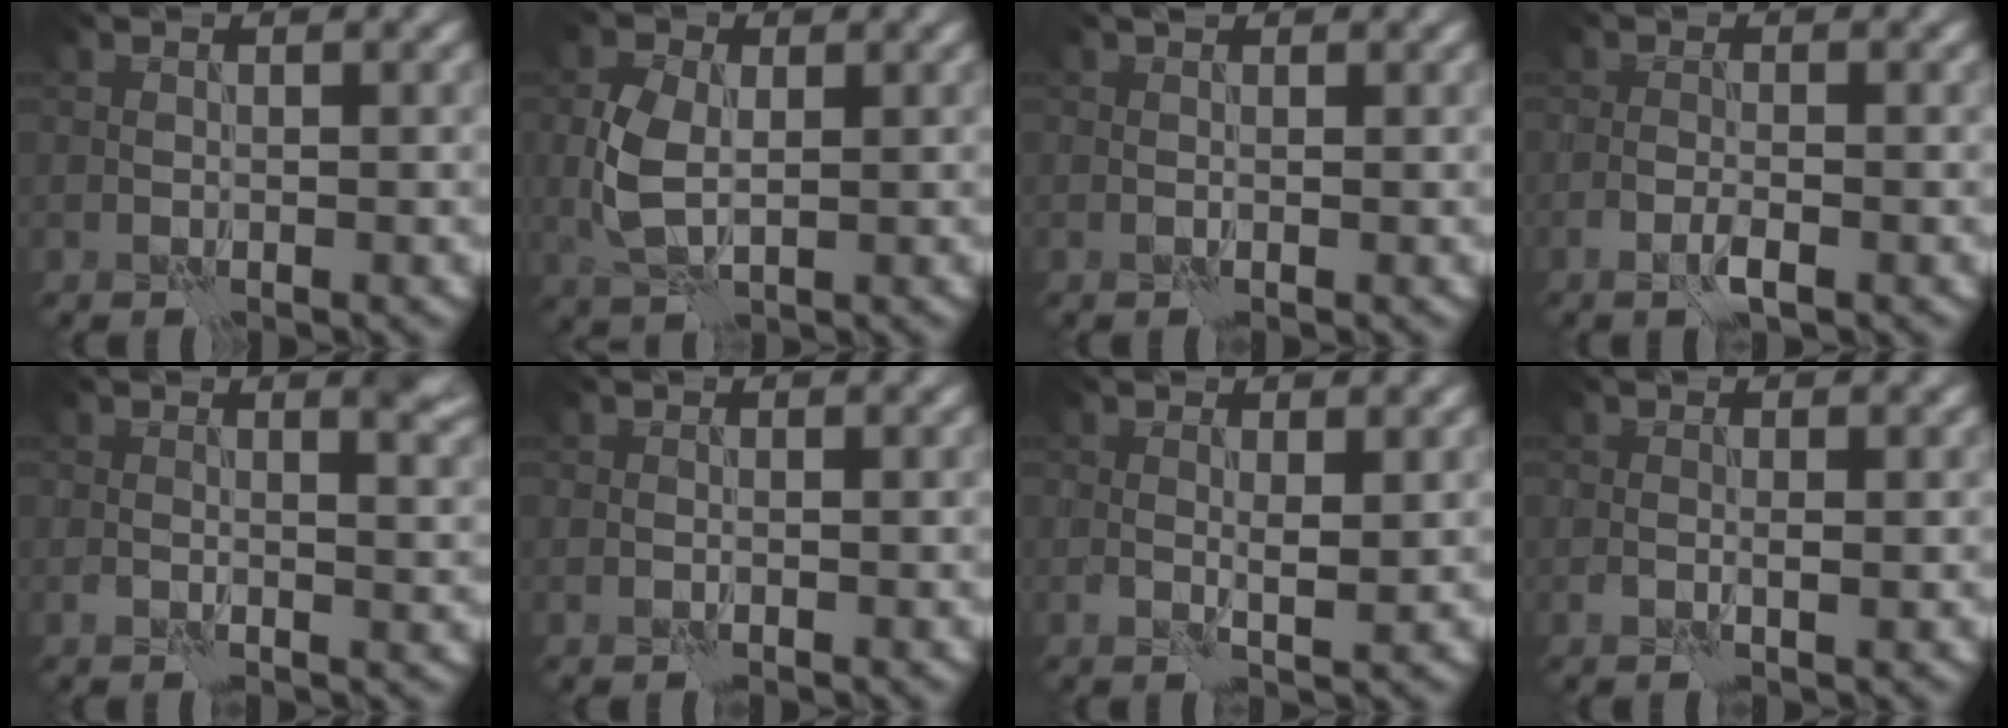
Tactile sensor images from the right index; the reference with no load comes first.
{"total": 3.9, "force": [0.1, 2.5, 3.0], "torque": [-0.073, 0.002, 0.002]}
{"total": 0.7, "force": [0.5, 0.3, 0.3], "torque": [-0.005, -0.001, 0.004]}
{"total": 1.8, "force": [-0.9, 0.3, 1.5], "torque": [-0.030, 0.001, -0.021]}
{"total": 2.8, "force": [1.2, 1.0, 2.4], "torque": [-0.032, -0.004, 0.014]}
{"total": 0.0}
{"total": 1.4, "force": [0.3, 0.2, 1.4], "torque": [-0.024, -0.003, 0.004]}
{"total": 0.9, "force": [-0.2, 0.1, 0.8], "torque": [-0.016, 0.000, -0.005]}